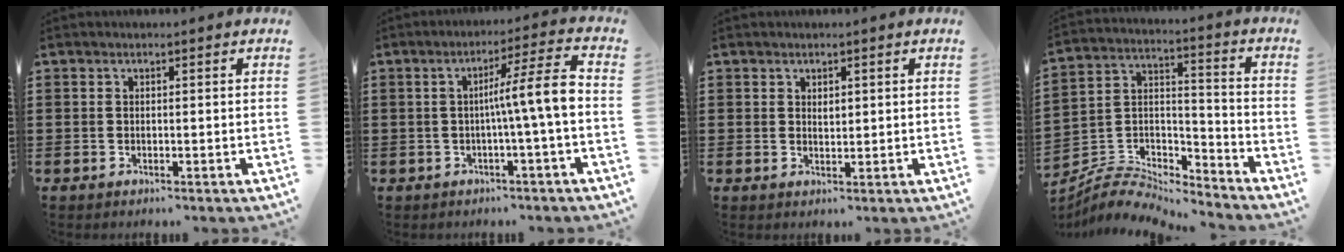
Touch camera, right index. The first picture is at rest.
{"total": 7.9, "force": [-0.7, 0.0, 7.9], "torque": [-0.133, -0.003, -0.021]}
{"total": 1.2, "force": [0.7, 0.7, 0.7], "torque": [-0.015, 0.004, 0.013]}
{"total": 6.6, "force": [-6.2, 1.9, 1.2], "torque": [-0.035, 0.005, -0.125]}